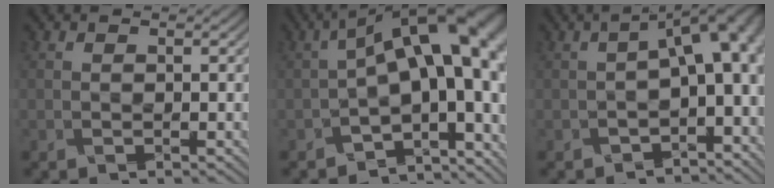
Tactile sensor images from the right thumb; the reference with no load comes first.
{"total": 16.4, "force": [-1.0, 8.1, 14.2], "torque": [-0.197, -0.012, 0.008]}
{"total": 10.2, "force": [-0.6, 5.2, 8.7], "torque": [-0.108, -0.003, 0.000]}